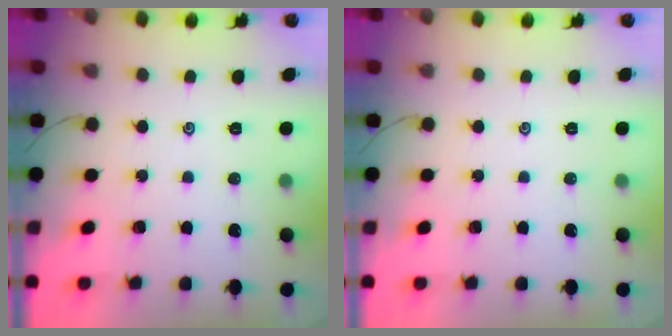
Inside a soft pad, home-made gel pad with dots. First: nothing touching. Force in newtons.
{"total": 0.0}